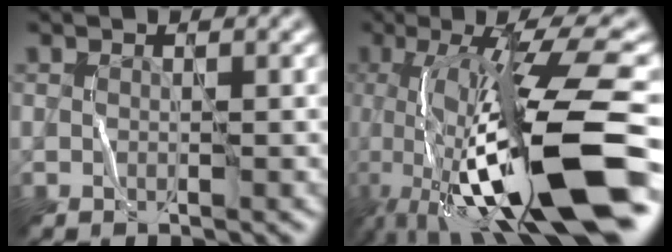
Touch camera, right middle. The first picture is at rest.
{"total": 14.6, "force": [-2.9, 3.6, 13.8], "torque": [-0.230, 0.018, -0.037]}